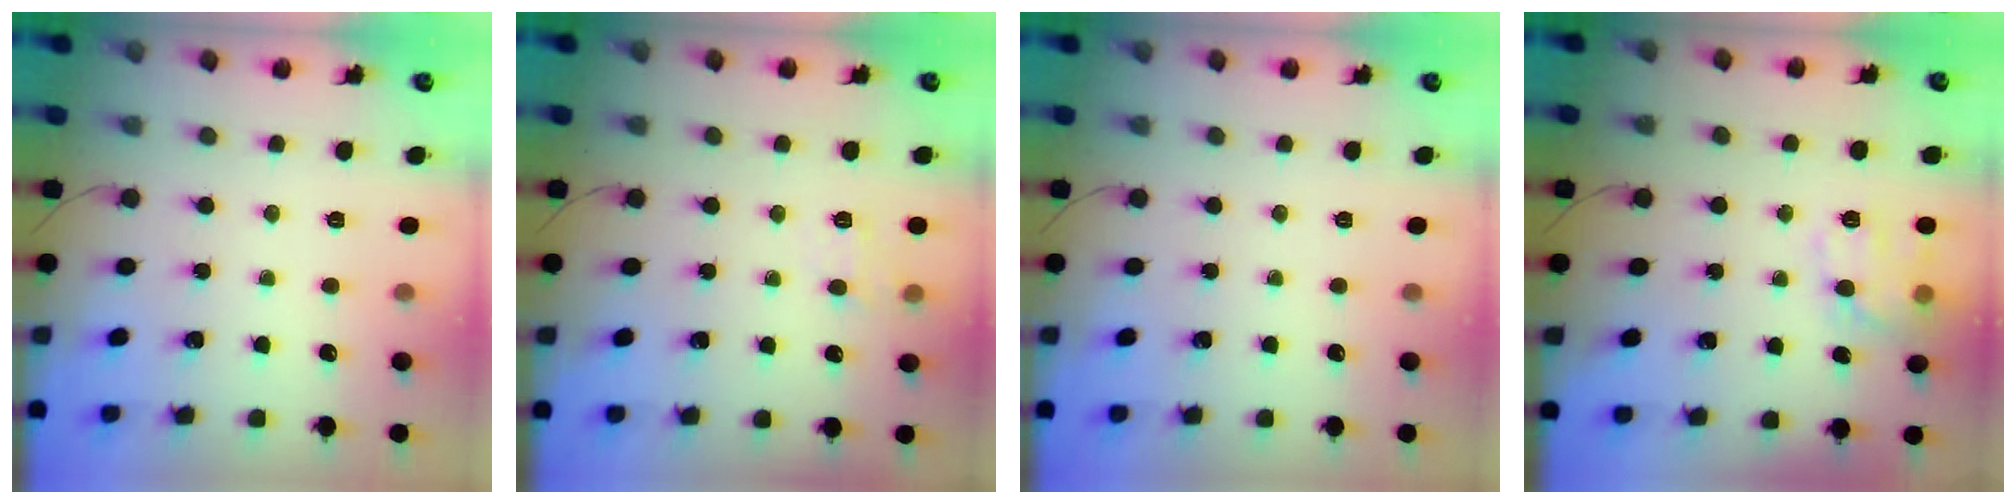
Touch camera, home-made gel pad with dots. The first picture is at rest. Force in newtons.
{"total": 7.8, "press": 7.5, "slide": 2.1}
{"total": 0.0}
{"total": 12.2, "press": 12.1, "slide": 0.7}